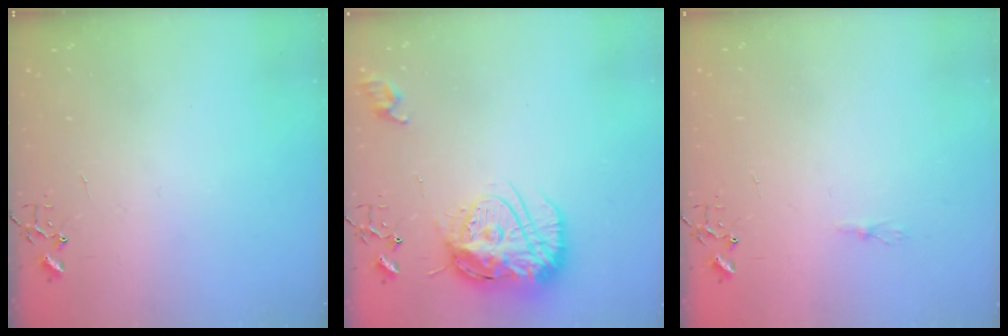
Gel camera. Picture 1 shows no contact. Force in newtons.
{"total": 17.6, "press": 17.5, "slide": 1.6}
{"total": 4.7, "press": 4.6, "slide": 0.6}